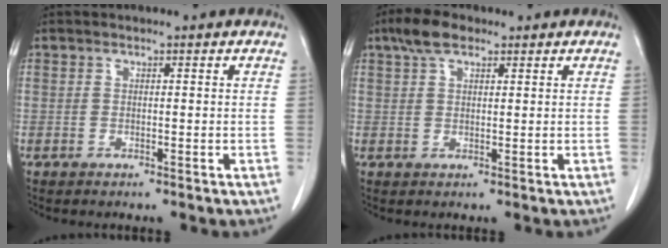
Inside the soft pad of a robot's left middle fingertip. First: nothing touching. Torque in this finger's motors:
{"motor_torque": [0.16, -0.11, -0.02, -0.02]}